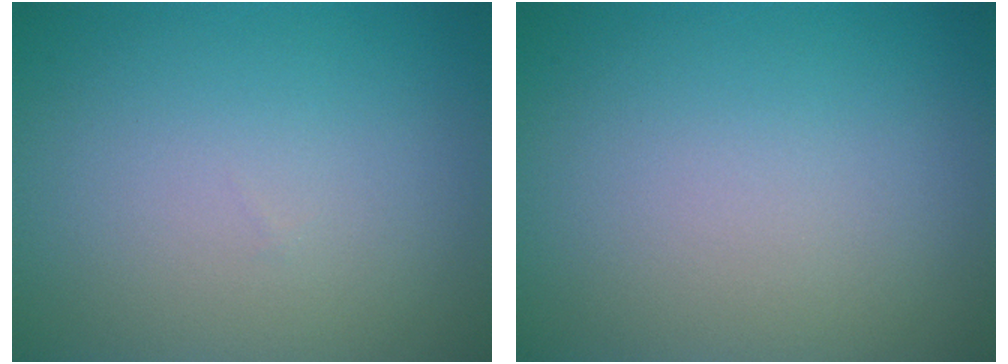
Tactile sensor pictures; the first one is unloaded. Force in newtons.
{"total": 0.0}